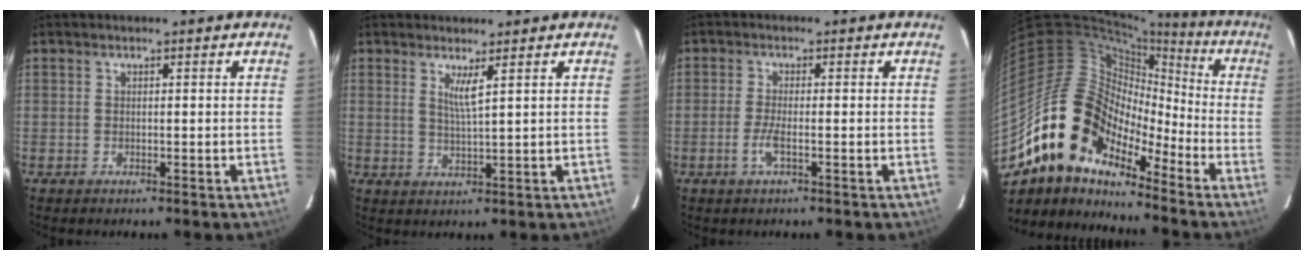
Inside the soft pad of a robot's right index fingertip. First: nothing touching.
{"total": 3.0, "force": [1.7, -0.4, 2.5], "torque": [-0.049, -0.011, 0.028]}
{"total": 2.9, "force": [-1.2, 0.2, 2.7], "torque": [-0.059, -0.004, -0.026]}
{"total": 16.6, "force": [-11.4, 9.1, 7.9], "torque": [-0.146, 0.013, -0.228]}